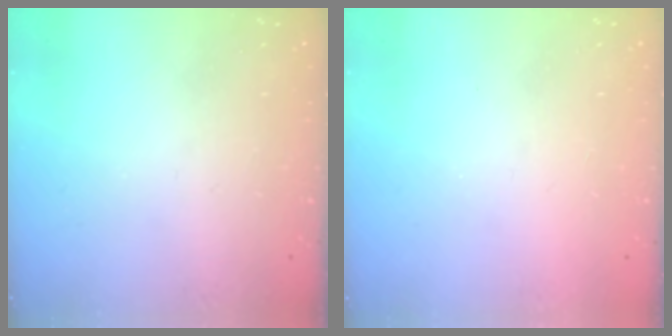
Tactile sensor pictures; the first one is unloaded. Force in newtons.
{"total": 1.5, "press": 1.5, "slide": 0.1}